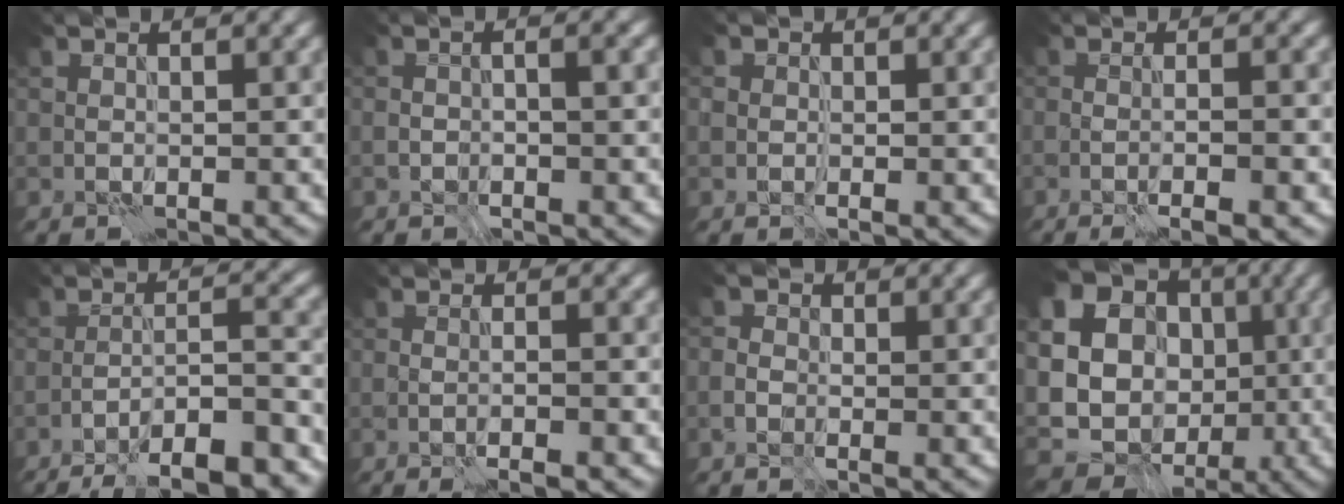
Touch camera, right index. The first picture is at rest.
{"total": 2.2, "force": [-0.6, 0.7, 2.0], "torque": [-0.034, 0.003, -0.013]}
{"total": 1.8, "force": [0.0, 1.6, 0.9], "torque": [-0.008, 0.001, -0.005]}
{"total": 4.2, "force": [-1.5, 1.0, 3.8], "torque": [-0.047, 0.002, -0.018]}
{"total": 13.2, "force": [-9.9, 3.1, 8.2], "torque": [-0.111, 0.006, -0.133]}
{"total": 3.5, "force": [-1.2, 0.8, 3.1], "torque": [-0.034, 0.004, -0.020]}
{"total": 2.0, "force": [-0.8, 1.4, 1.2], "torque": [-0.022, 0.002, -0.024]}
{"total": 21.8, "force": [1.2, 20.1, 8.4], "torque": [-0.190, 0.005, -0.013]}